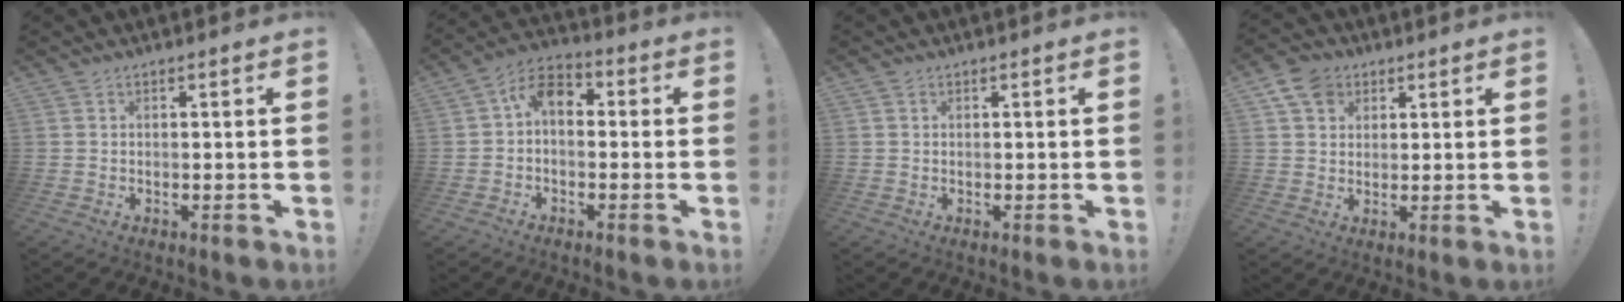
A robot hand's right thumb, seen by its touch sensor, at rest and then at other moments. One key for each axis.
{"total": 0.8, "fx": -0.4, "fy": 0.4, "fz": 0.5, "tx": -0.009, "ty": 0.002, "tz": -0.007}
{"total": 0.6, "fx": 0.3, "fy": 0.4, "fz": 0.0, "tx": 0.007, "ty": -0.003, "tz": 0.005}
{"total": 7.9, "fx": 3.9, "fy": 6.3, "fz": 2.9, "tx": -0.042, "ty": -0.015, "tz": 0.078}